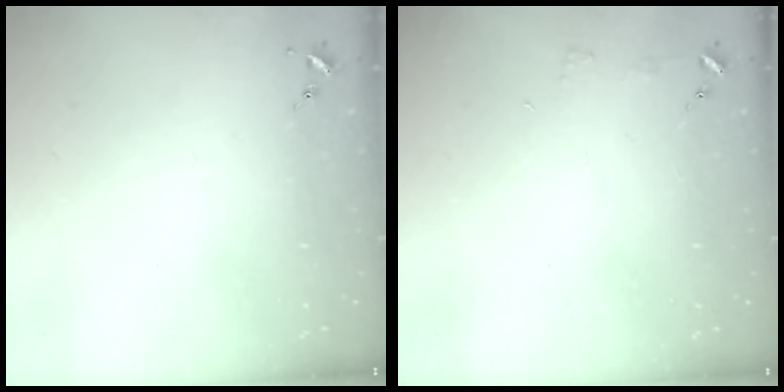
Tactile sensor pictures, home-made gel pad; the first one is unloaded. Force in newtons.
{"total": 3.1, "press": 3.1, "slide": 0.3}